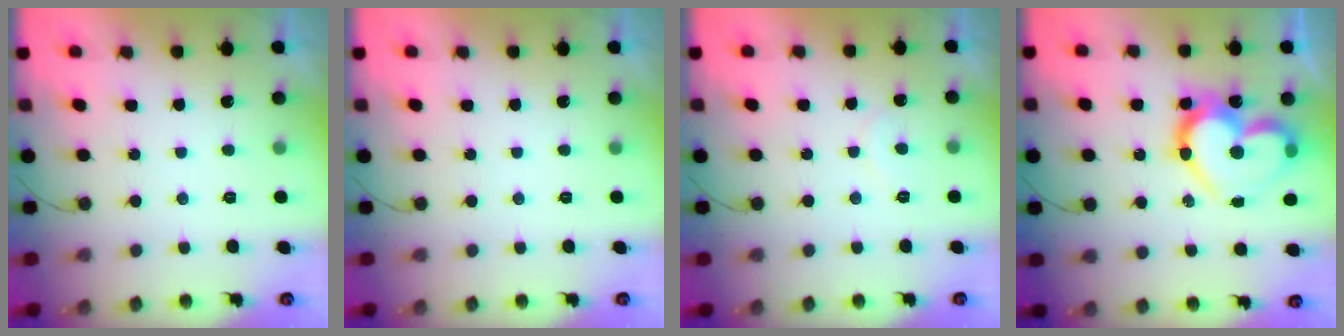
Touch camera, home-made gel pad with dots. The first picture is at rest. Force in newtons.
{"total": 0.0}
{"total": 4.9, "press": 4.9, "slide": 0.3}
{"total": 20.7, "press": 20.6, "slide": 2.2}